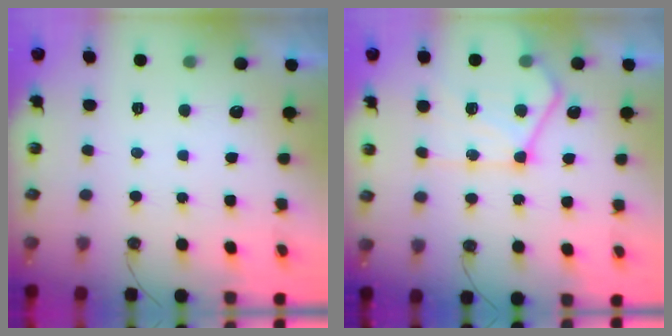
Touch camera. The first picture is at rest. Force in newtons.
{"total": 17.4, "press": 17.3, "slide": 1.8}